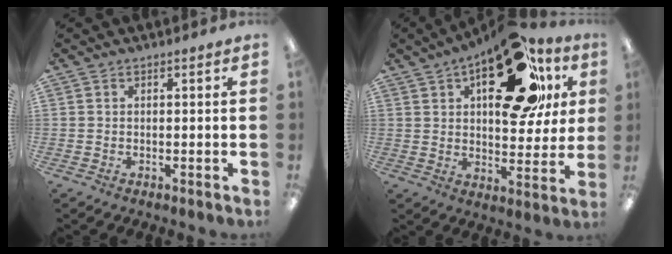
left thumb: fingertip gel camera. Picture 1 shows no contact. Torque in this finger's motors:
{"motor_torque": [2.53, 2.48, 2.28, -0.49, 0.29]}